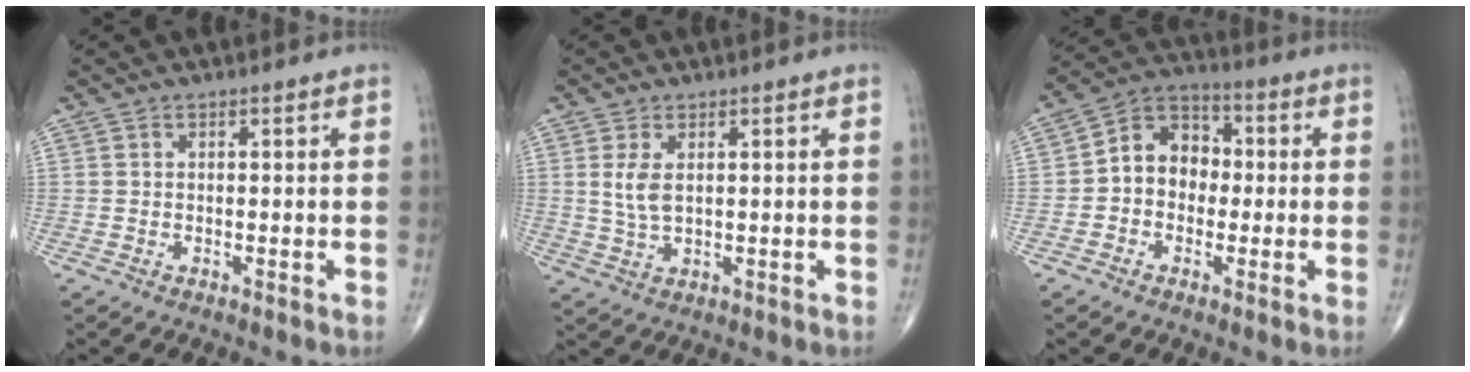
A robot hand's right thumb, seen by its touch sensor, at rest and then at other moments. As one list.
[{"total": 4.2, "force": [1.1, 2.1, 3.5], "torque": [-0.075, -0.006, 0.031]}, {"total": 9.7, "force": [-0.4, 7.7, 5.8], "torque": [-0.061, 0.036, -0.021]}]